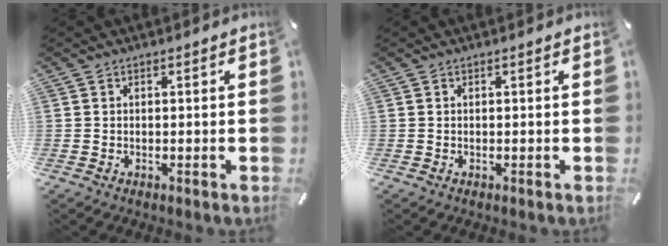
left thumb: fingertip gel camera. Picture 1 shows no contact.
{"total": 0.0}